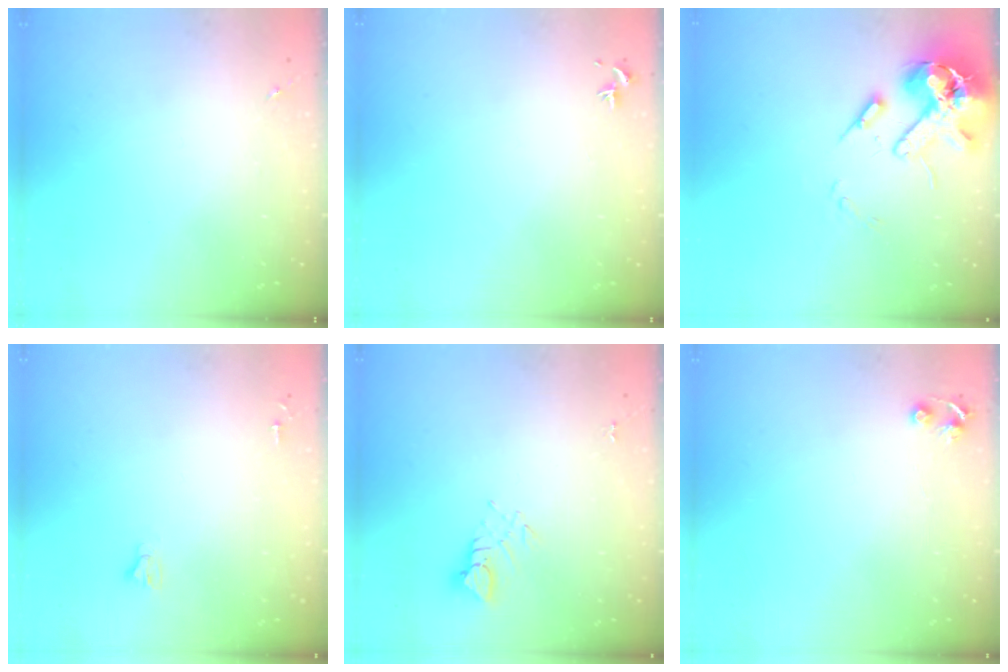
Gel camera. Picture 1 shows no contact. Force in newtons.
{"total": 0.7, "press": 0.5, "slide": 0.4}
{"total": 15.3, "press": 15.1, "slide": 2.6}
{"total": 2.4, "press": 2.4, "slide": 0.2}
{"total": 3.1, "press": 3.1, "slide": 0.1}
{"total": 4.8, "press": 4.8, "slide": 0.6}